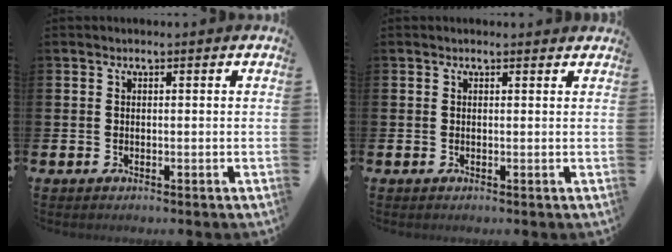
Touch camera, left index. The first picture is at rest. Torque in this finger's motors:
{"motor_torque": [0.97, -1.17, 0.35, 0.05]}